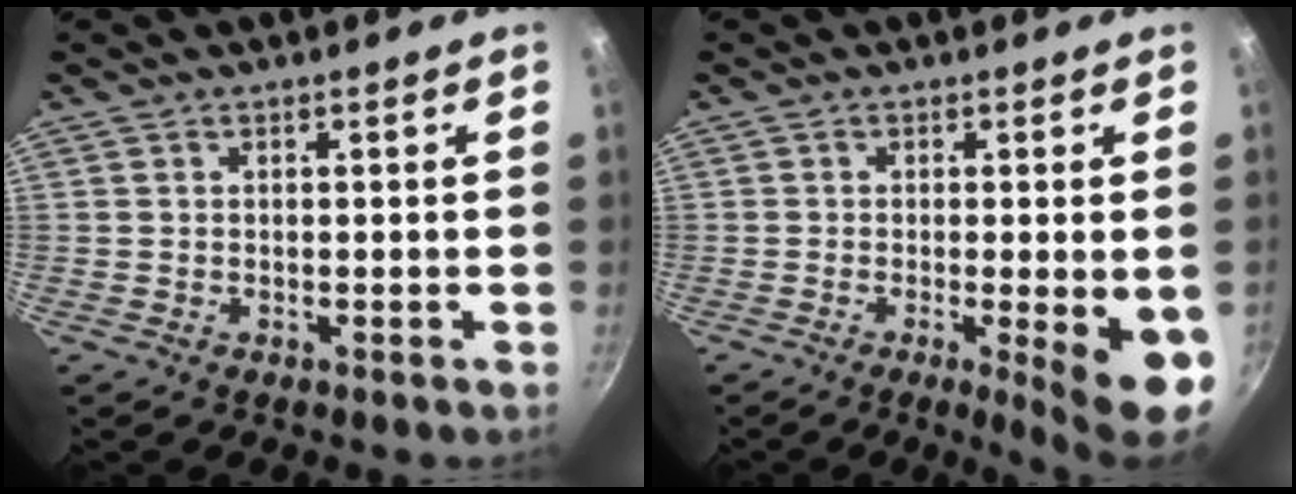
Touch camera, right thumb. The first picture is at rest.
{"total": 8.9, "force": [-2.0, 1.5, 8.6], "torque": [-0.107, -0.006, -0.019]}